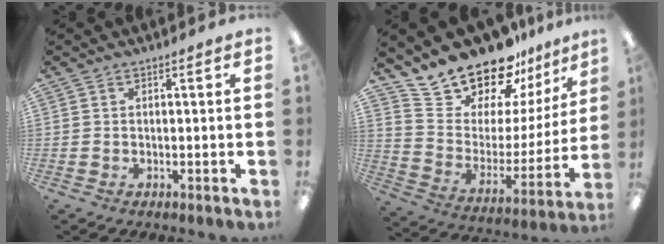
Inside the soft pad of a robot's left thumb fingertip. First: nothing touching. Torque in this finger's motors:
{"motor_torque": [0.31, 0.30, 1.42, -1.35, 0.07]}